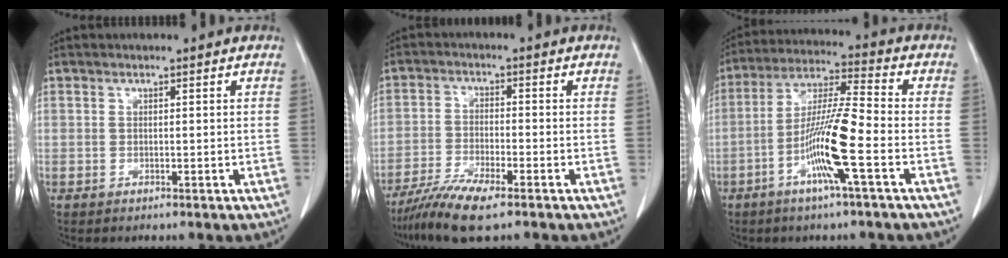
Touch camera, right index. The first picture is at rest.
{"total": 7.9, "force": [-5.9, 0.6, 5.2], "torque": [-0.095, -0.022, -0.107]}
{"total": 11.7, "force": [-4.1, -0.2, 10.9], "torque": [-0.213, -0.003, -0.085]}